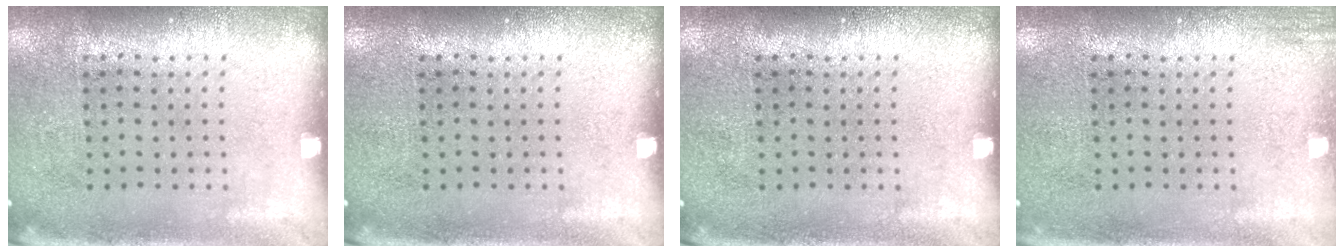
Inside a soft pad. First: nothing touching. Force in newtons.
{"total": 0.0}
{"total": 0.0}
{"total": 0.9, "press": 0.9, "slide": 0.1}